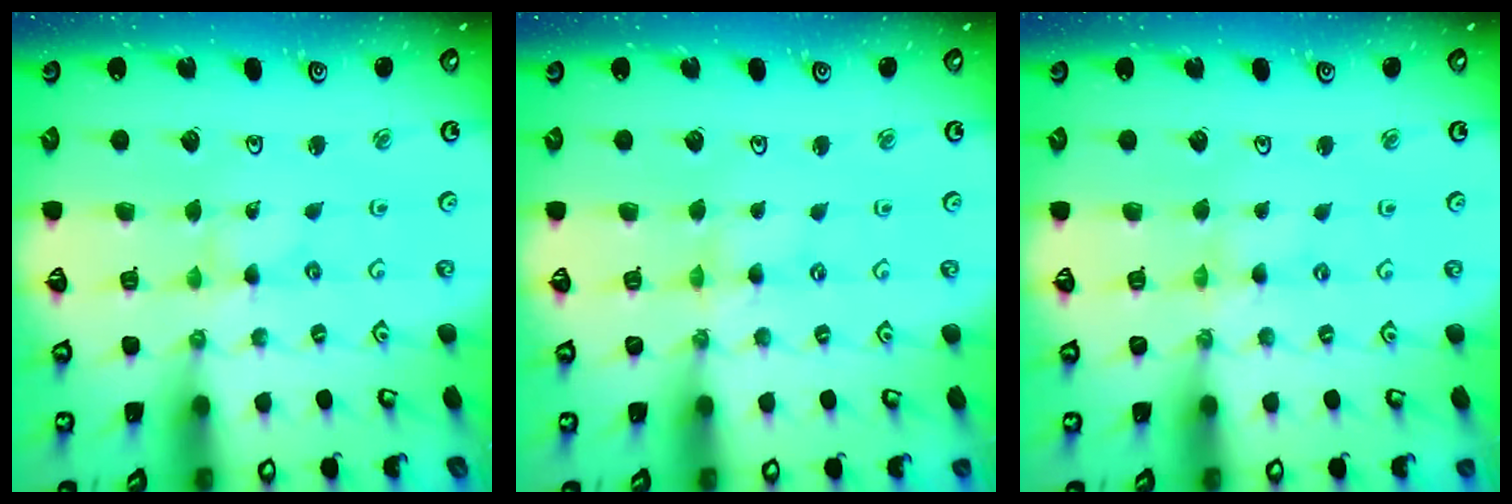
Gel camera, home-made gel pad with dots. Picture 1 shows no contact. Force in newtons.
{"total": 0.6, "press": 0.6, "slide": 0.1}
{"total": 0.0}